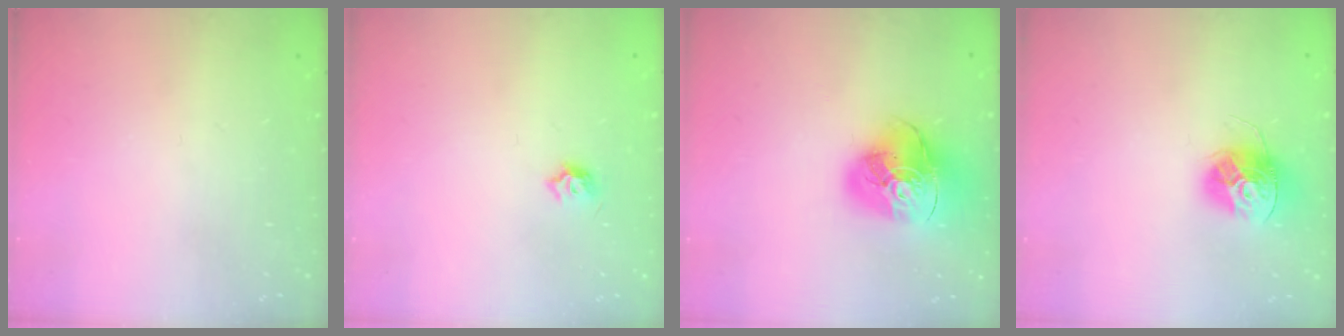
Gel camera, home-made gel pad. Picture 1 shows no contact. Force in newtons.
{"total": 4.0, "press": 3.9, "slide": 0.7}
{"total": 19.0, "press": 18.8, "slide": 2.2}
{"total": 13.1, "press": 13.1, "slide": 0.7}